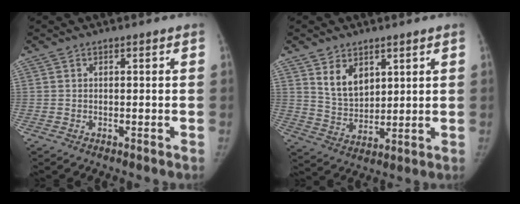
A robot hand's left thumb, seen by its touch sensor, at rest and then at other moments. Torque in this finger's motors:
{"motor_torque": [-0.10, 0.34, 0.29, 0.09, 0.20]}